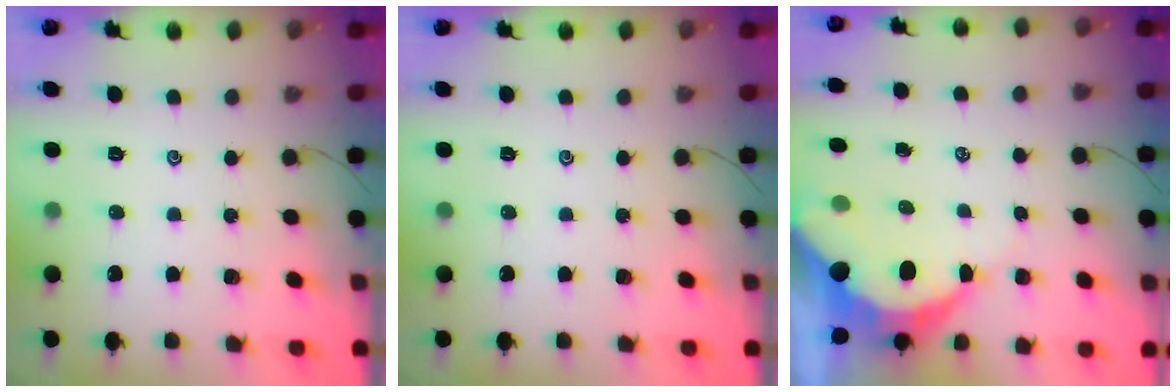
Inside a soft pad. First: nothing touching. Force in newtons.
{"total": 0.0}
{"total": 9.9, "press": 9.9, "slide": 1.0}